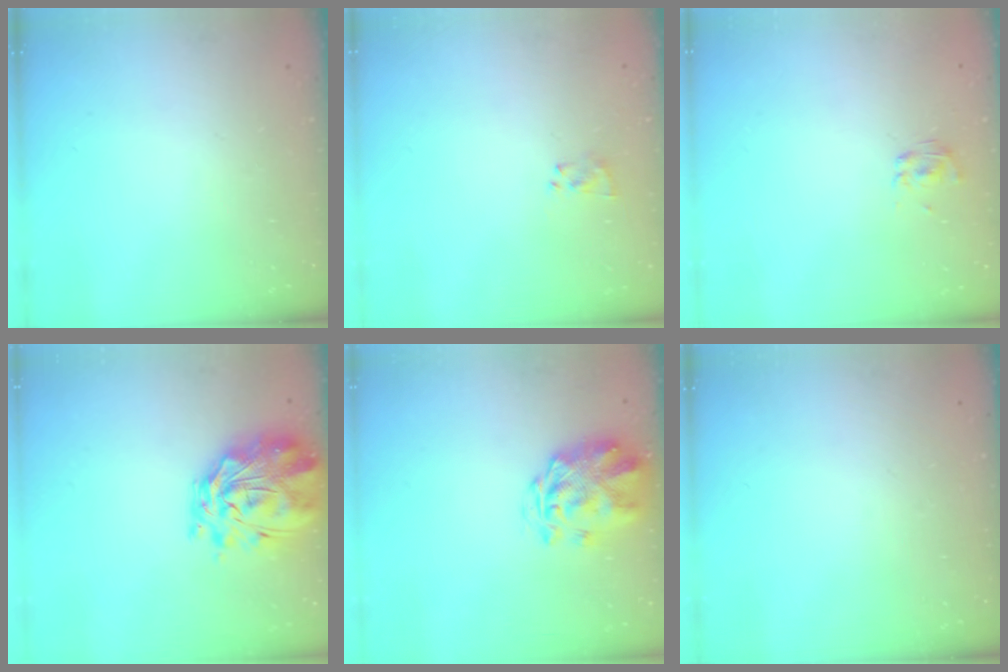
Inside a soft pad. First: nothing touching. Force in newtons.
{"total": 2.2, "press": 2.0, "slide": 1.0}
{"total": 2.7, "press": 2.4, "slide": 1.2}
{"total": 4.1, "press": 3.7, "slide": 1.8}
{"total": 3.0, "press": 2.6, "slide": 1.5}
{"total": 0.0}